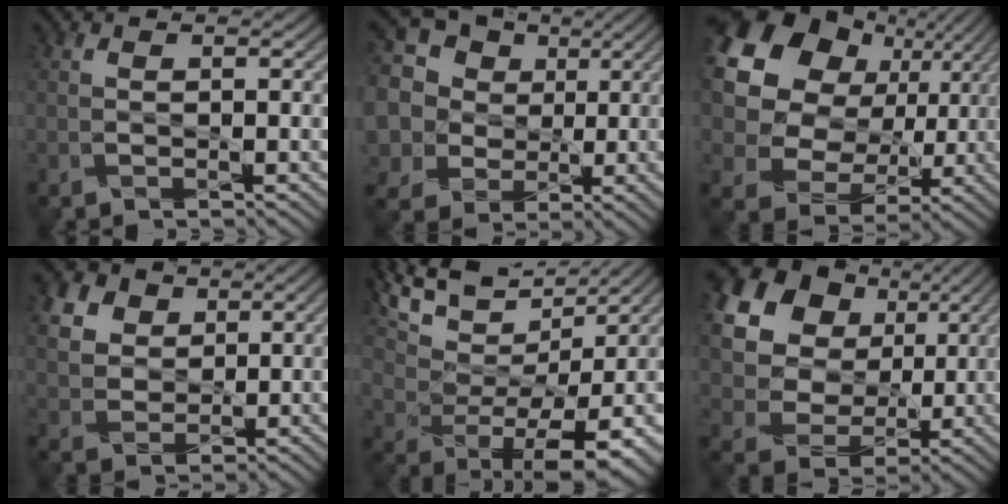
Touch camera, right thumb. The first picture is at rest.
{"total": 17.2, "force": [5.2, 14.8, 7.1], "torque": [-0.256, 0.028, 0.076]}
{"total": 17.8, "force": [5.1, 14.4, 9.1], "torque": [-0.252, 0.026, 0.108]}
{"total": 9.0, "force": [4.5, 6.6, 4.1], "torque": [-0.156, 0.018, 0.089]}
{"total": 13.2, "force": [8.0, 5.8, 8.7], "torque": [-0.197, 0.019, 0.154]}
{"total": 16.5, "force": [6.1, 12.6, 8.6], "torque": [-0.239, 0.045, 0.132]}